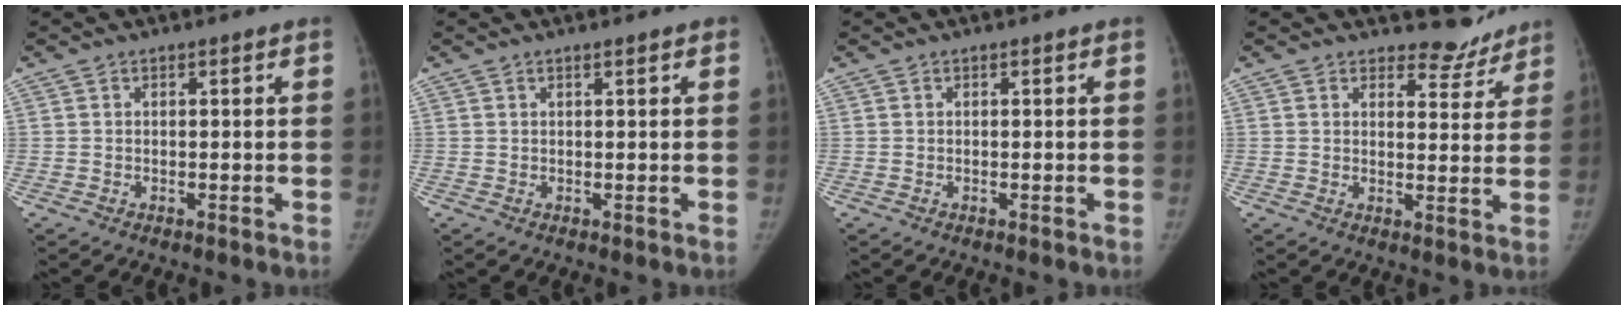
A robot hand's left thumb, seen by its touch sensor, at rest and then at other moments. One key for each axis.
{"total": 0.8, "fx": 0.6, "fy": 0.1, "fz": 0.6, "tx": -0.003, "ty": 0.003, "tz": 0.007}
{"total": 0.0}
{"total": 4.7, "fx": 4.4, "fy": 1.7, "fz": 0.0, "tx": 0.026, "ty": -0.042, "tz": 0.055}